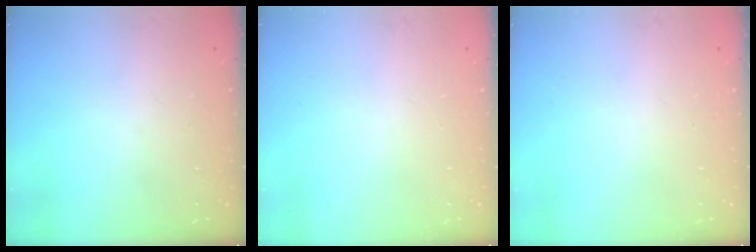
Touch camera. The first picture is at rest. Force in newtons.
{"total": 0.0}
{"total": 0.0}